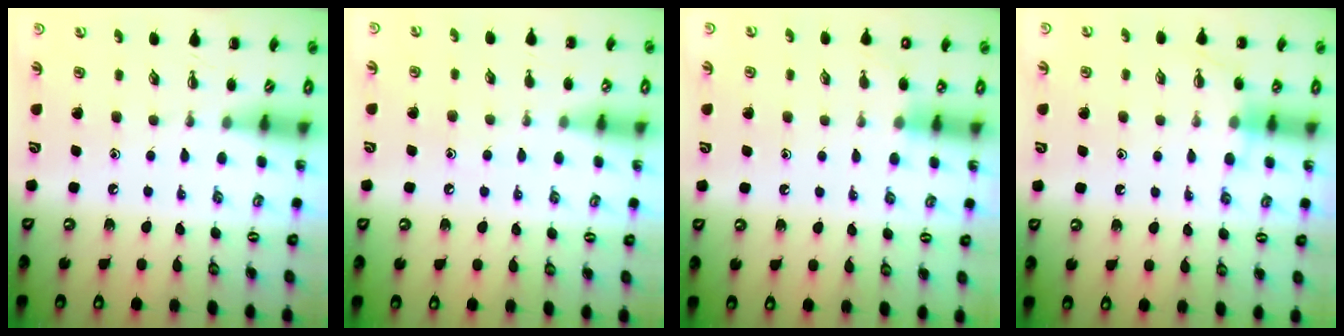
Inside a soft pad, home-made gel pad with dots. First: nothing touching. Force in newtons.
{"total": 5.1, "press": 4.9, "slide": 1.4}
{"total": 6.4, "press": 6.2, "slide": 1.7}
{"total": 6.7, "press": 6.5, "slide": 1.6}